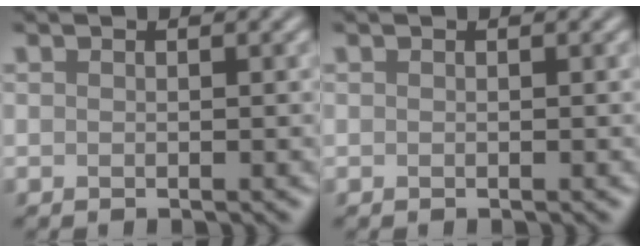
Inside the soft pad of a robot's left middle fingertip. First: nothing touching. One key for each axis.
{"total": 0.0}